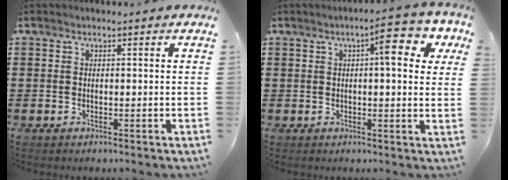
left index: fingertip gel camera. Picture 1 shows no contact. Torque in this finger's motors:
{"motor_torque": [1.20, -0.80, 0.92, 0.12]}